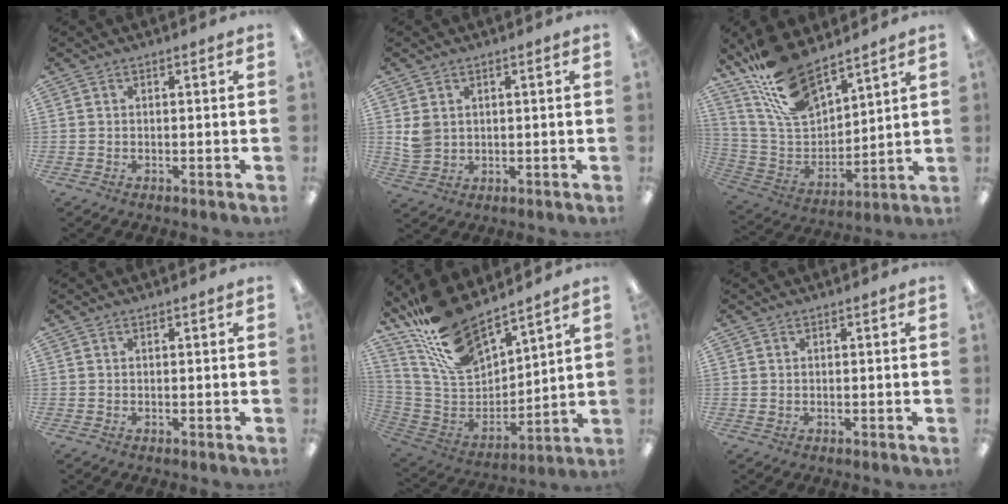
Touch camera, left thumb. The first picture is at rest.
{"total": 4.3, "force": [1.7, 3.4, 1.9], "torque": [-0.033, 0.002, 0.034]}
{"total": 17.5, "force": [14.0, 6.3, 8.4], "torque": [-0.185, -0.077, 0.258]}
{"total": 0.0}
{"total": 20.1, "force": [16.8, 7.0, 8.6], "torque": [-0.192, -0.102, 0.309]}
{"total": 0.6, "force": [0.4, 0.3, 0.2], "torque": [-0.005, 0.002, 0.008]}